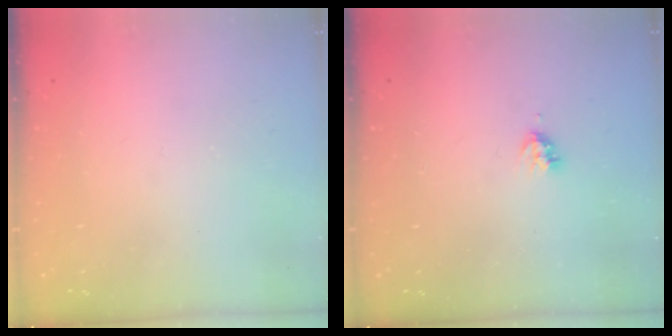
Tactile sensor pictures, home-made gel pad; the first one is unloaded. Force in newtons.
{"total": 3.6, "press": 3.6, "slide": 0.5}